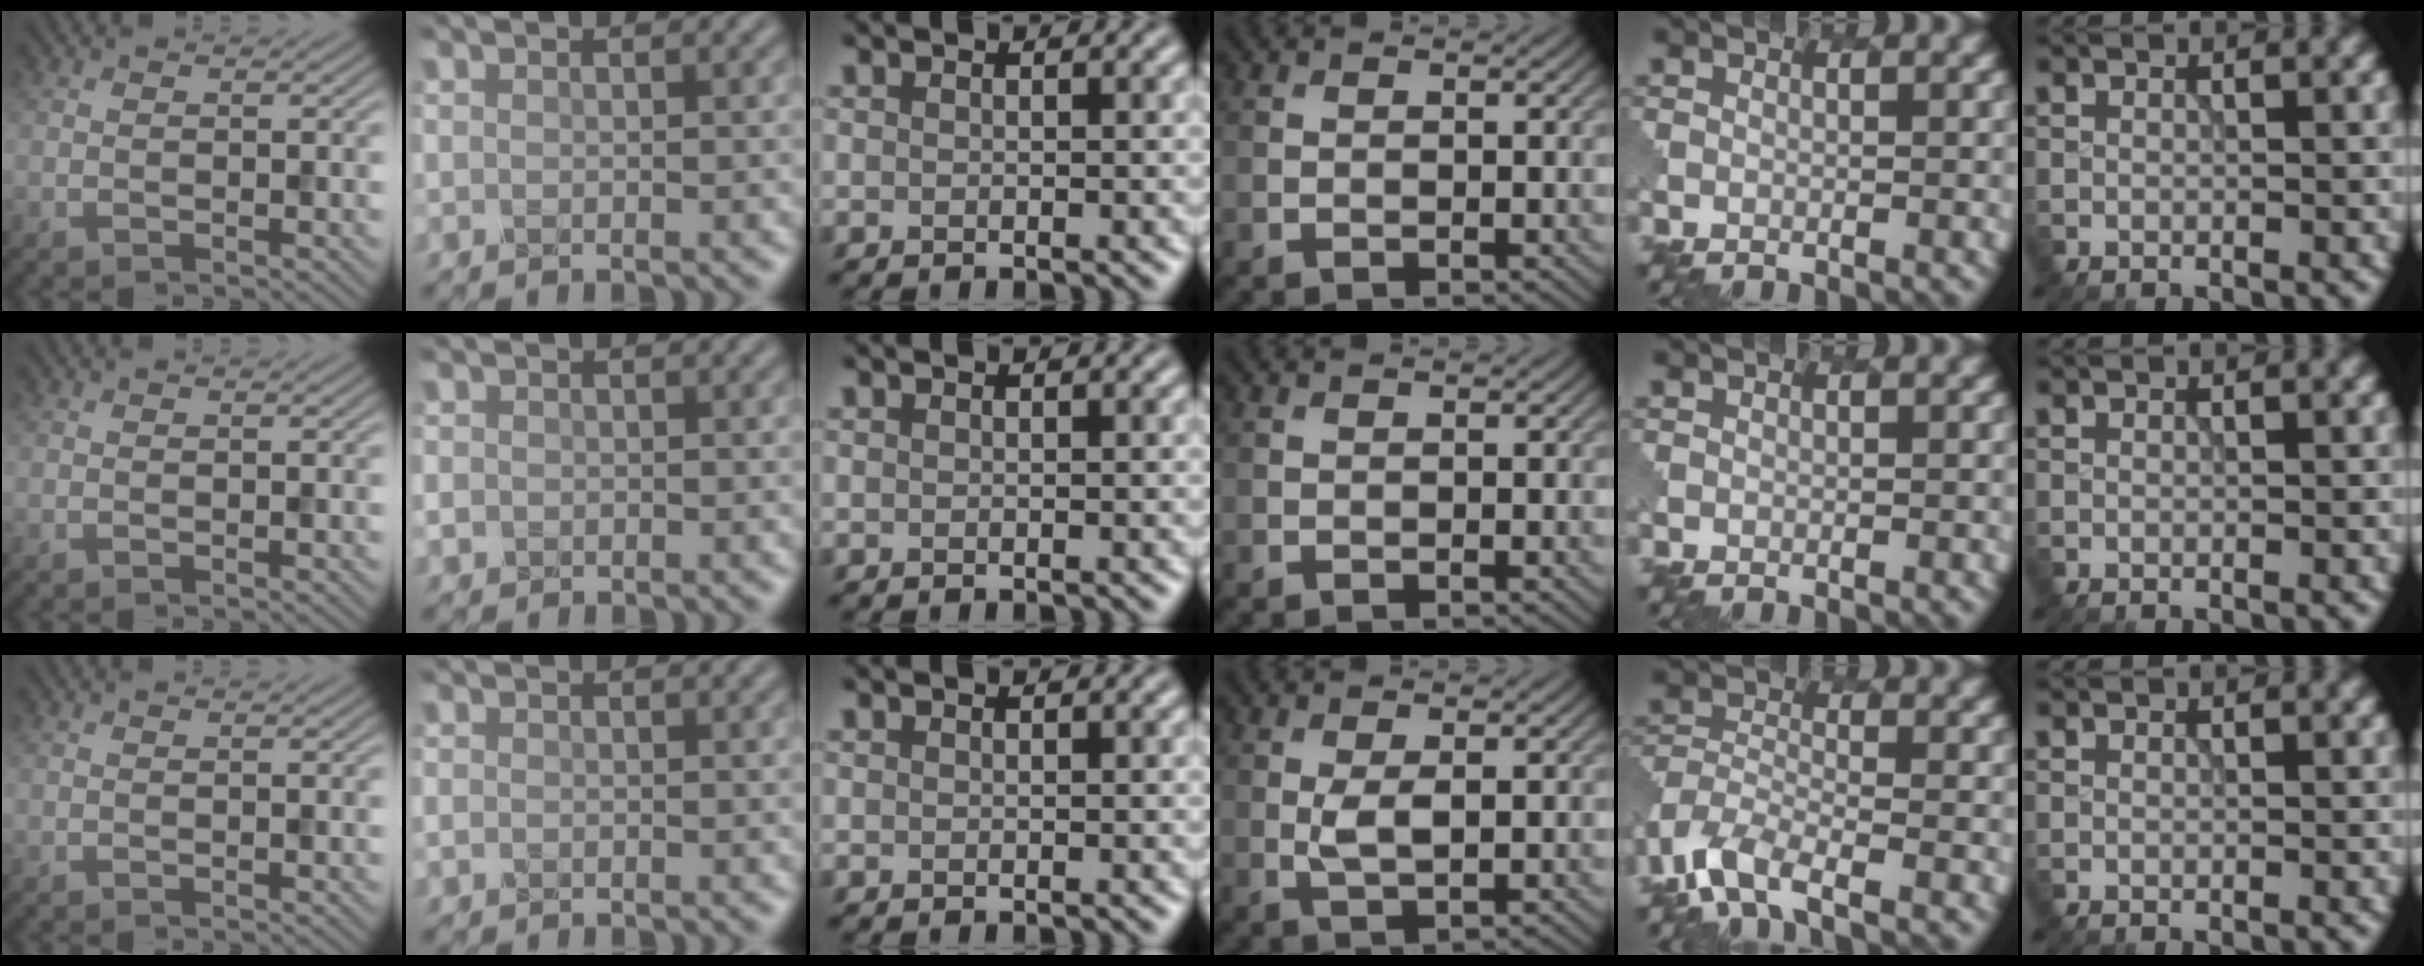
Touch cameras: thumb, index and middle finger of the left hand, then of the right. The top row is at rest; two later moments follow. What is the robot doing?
{"motion": "extract", "object": "pen bag"}